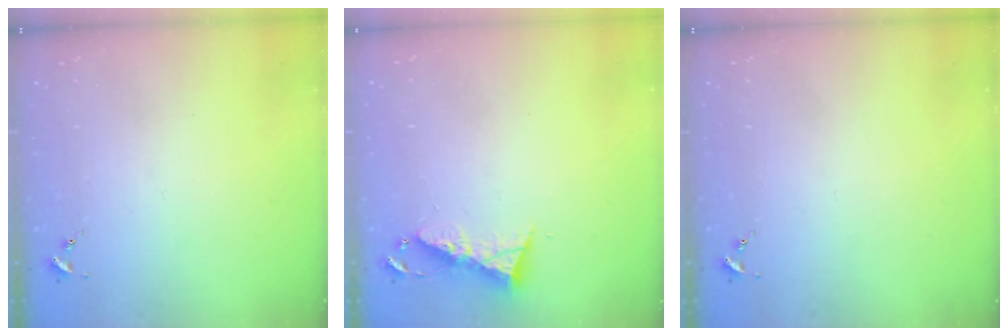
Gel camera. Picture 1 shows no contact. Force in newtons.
{"total": 7.4, "press": 7.4, "slide": 0.4}
{"total": 0.0}